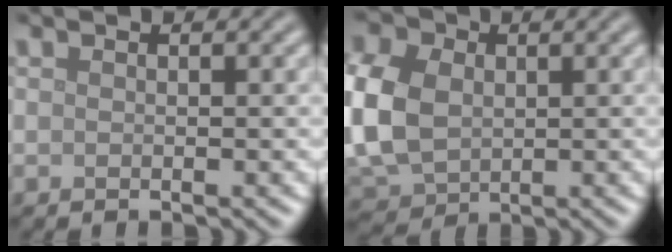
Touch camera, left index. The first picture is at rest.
{"total": 8.8, "force": [0.4, 6.6, 5.7], "torque": [-0.162, 0.007, 0.003]}